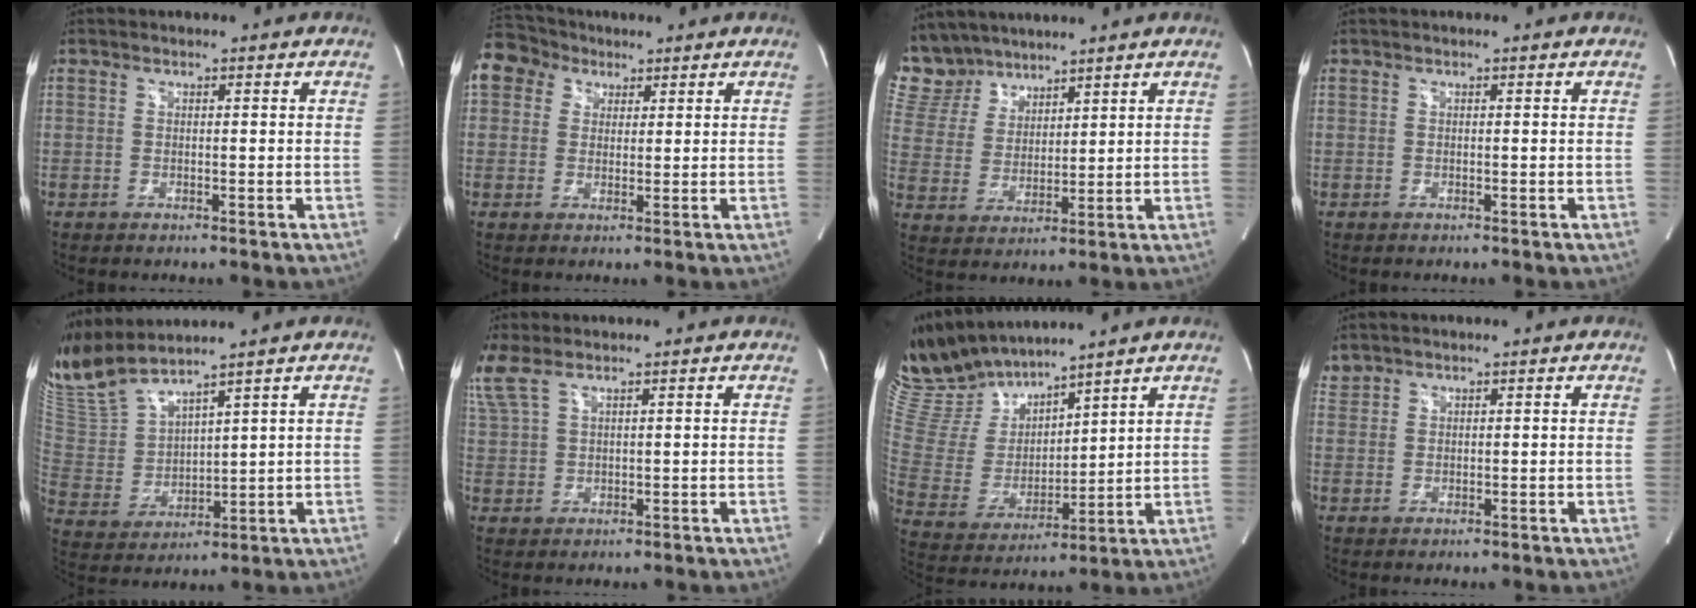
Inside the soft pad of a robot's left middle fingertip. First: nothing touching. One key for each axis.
{"total": 9.0, "fx": 4.9, "fy": 7.1, "fz": 2.4, "tx": -0.060, "ty": 0.046, "tz": 0.097}
{"total": 9.7, "fx": 8.7, "fy": 4.0, "fz": 1.3, "tx": -0.041, "ty": 0.019, "tz": 0.187}
{"total": 0.0}
{"total": 10.9, "fx": 9.8, "fy": 0.1, "fz": 4.6, "tx": -0.113, "ty": 0.003, "tz": 0.215}
{"total": 5.0, "fx": 3.8, "fy": 1.2, "fz": 3.0, "tx": -0.094, "ty": 0.022, "tz": 0.090}
{"total": 12.8, "fx": 12.1, "fy": 2.6, "fz": 3.5, "tx": -0.088, "ty": 0.004, "tz": 0.255}
{"total": 1.4, "fx": 1.3, "fy": 0.4, "fz": -0.2, "tx": 0.001, "ty": 0.010, "tz": 0.029}